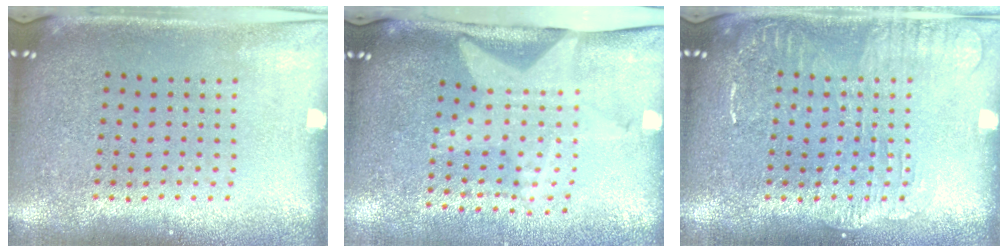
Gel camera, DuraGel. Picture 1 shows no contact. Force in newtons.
{"total": 2.1, "press": 1.5, "slide": 1.4}
{"total": 2.2, "press": 2.2, "slide": 0.3}